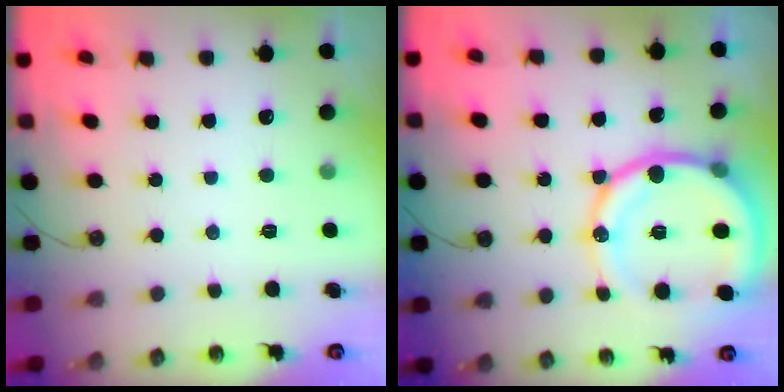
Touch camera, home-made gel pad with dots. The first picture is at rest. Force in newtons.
{"total": 19.4, "press": 19.0, "slide": 3.6}